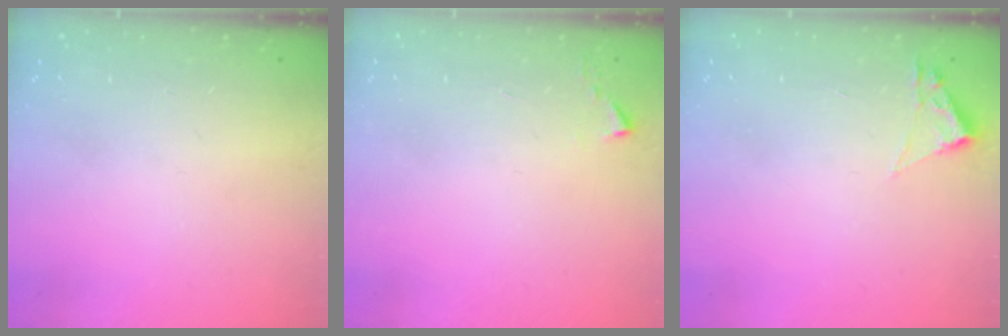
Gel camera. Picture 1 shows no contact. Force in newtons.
{"total": 1.1, "press": 1.1, "slide": 0.1}
{"total": 1.8, "press": 1.8, "slide": 0.2}